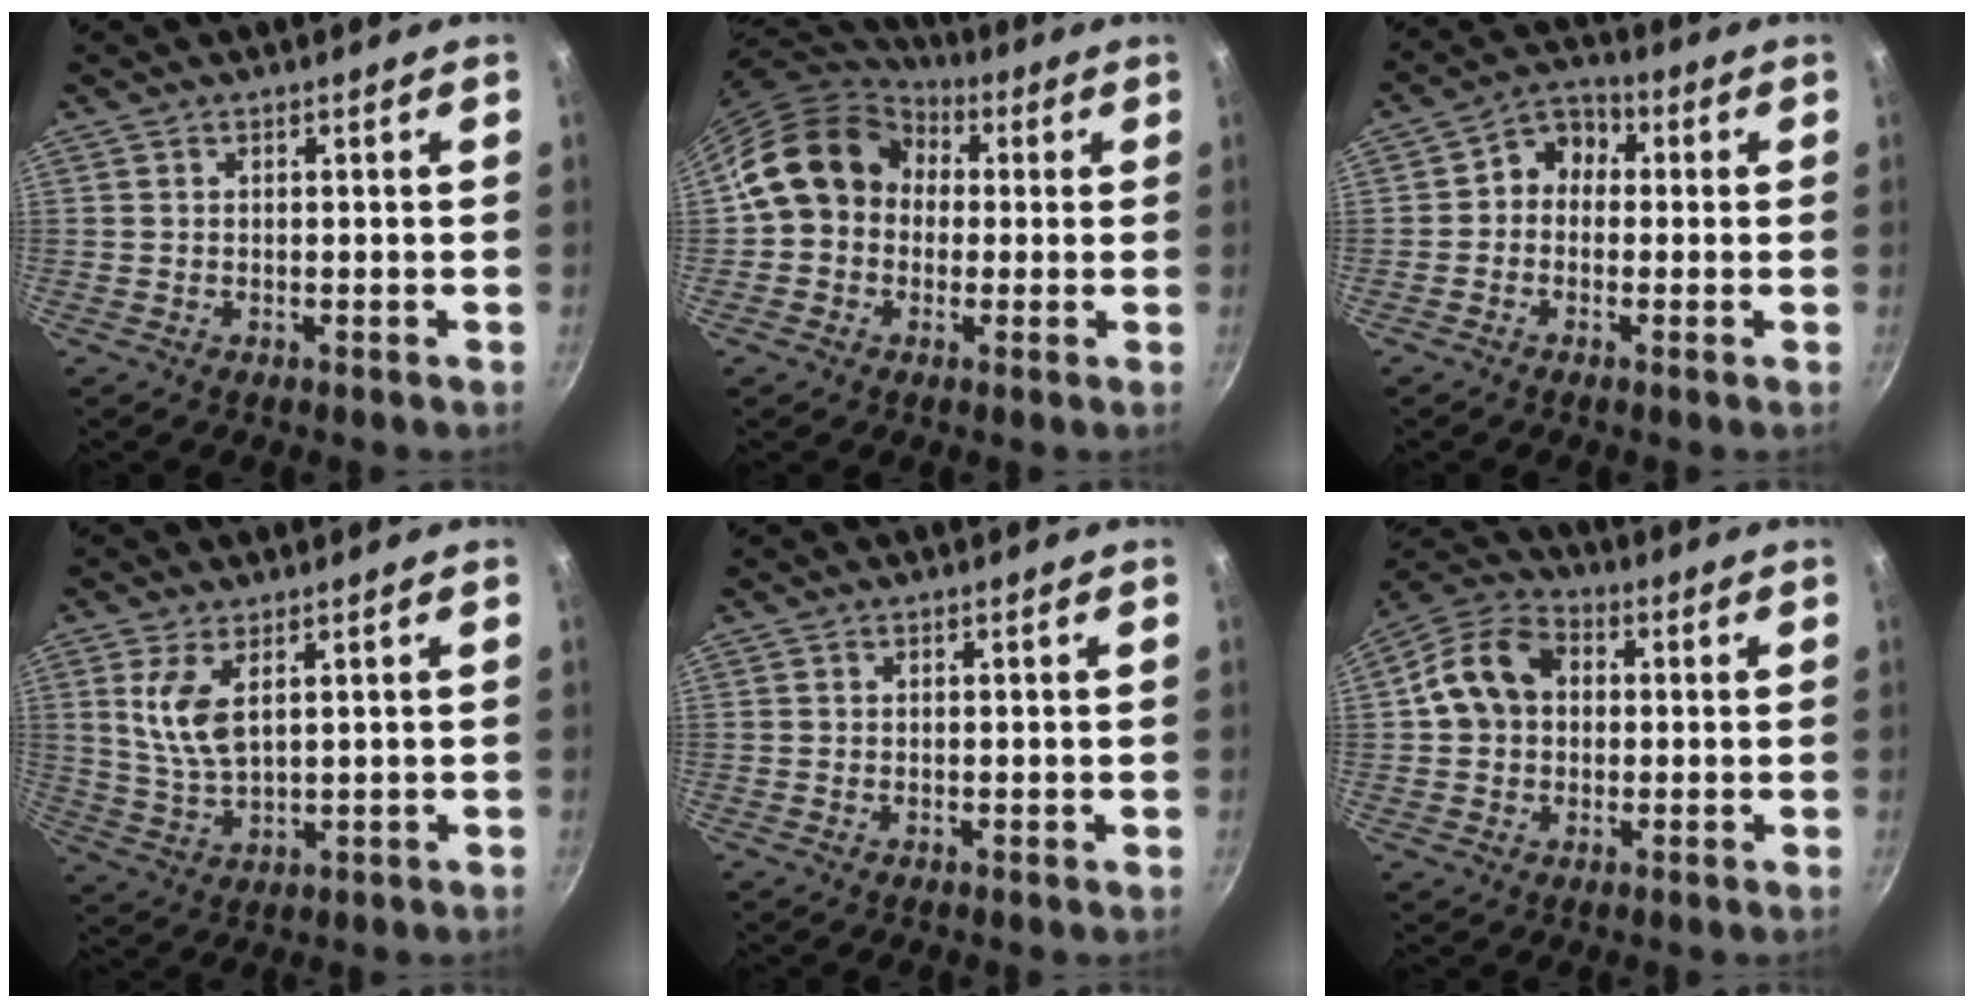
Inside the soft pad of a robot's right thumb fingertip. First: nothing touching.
{"total": 14.5, "force": [1.6, 12.2, 7.7], "torque": [-0.102, 0.035, 0.009]}
{"total": 6.3, "force": [0.1, 5.3, 3.3], "torque": [-0.018, 0.020, -0.022]}
{"total": 7.3, "force": [2.7, 3.2, 5.9], "torque": [-0.116, -0.023, 0.060]}
{"total": 0.0}
{"total": 11.4, "force": [1.4, 9.1, 6.7], "torque": [-0.093, 0.023, 0.005]}